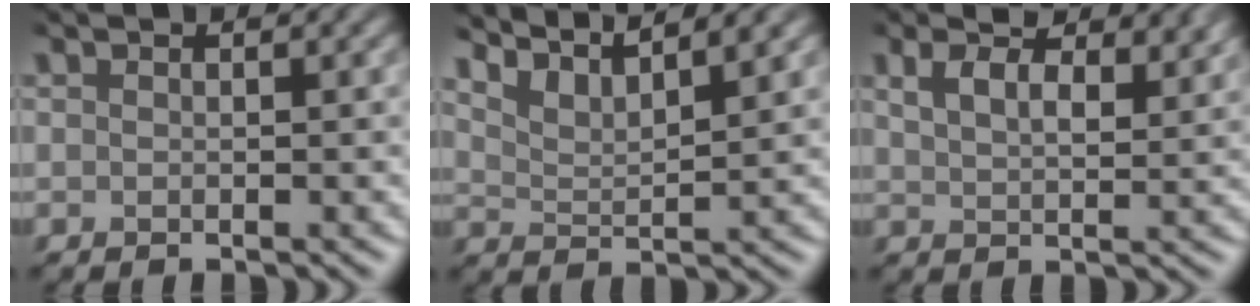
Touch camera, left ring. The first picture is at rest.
{"total": 4.5, "force": [4.1, 0.7, 1.8], "torque": [-0.036, 0.009, 0.062]}
{"total": 6.0, "force": [4.1, 2.7, 3.5], "torque": [-0.058, 0.013, 0.050]}